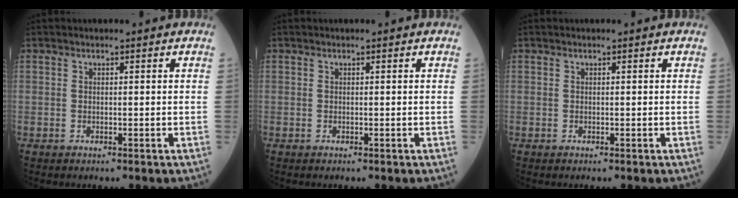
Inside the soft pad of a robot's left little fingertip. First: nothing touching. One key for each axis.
{"total": 0.0}
{"total": 0.0}